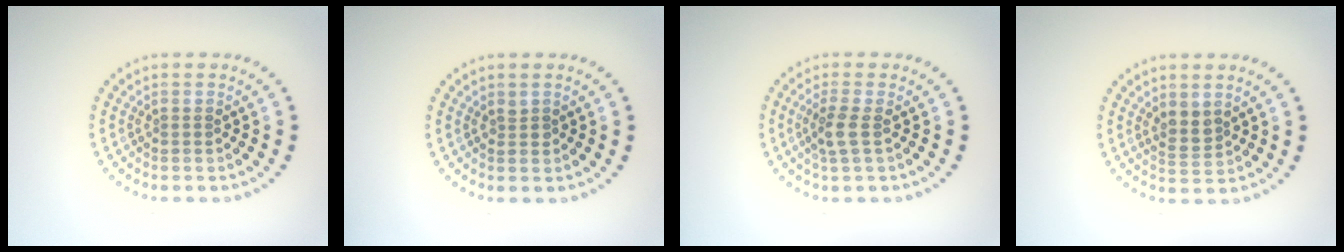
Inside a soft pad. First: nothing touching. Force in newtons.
{"total": 0.5, "press": 0.5, "slide": 0.1}
{"total": 2.0, "press": 1.8, "slide": 1.0}
{"total": 1.9, "press": 1.6, "slide": 1.0}